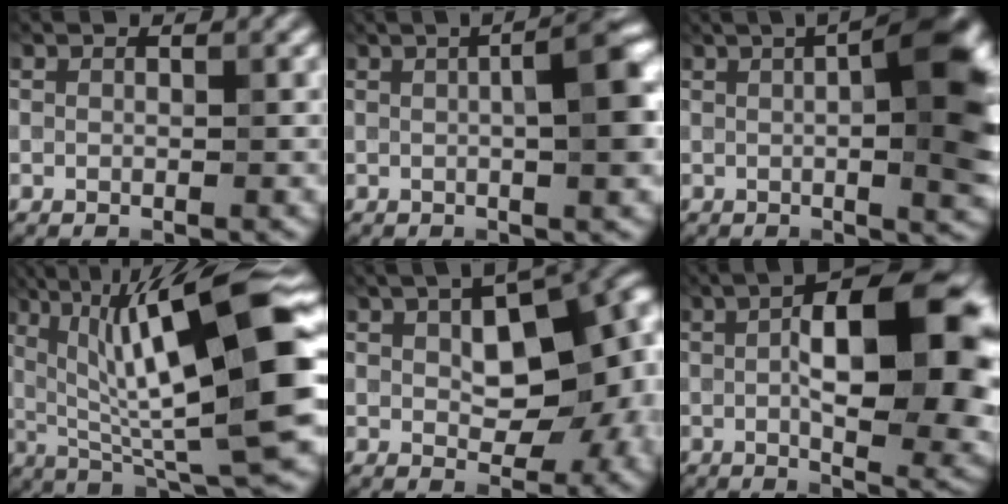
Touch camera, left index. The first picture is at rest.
{"total": 5.1, "force": [0.6, 0.8, 5.0], "torque": [-0.077, 0.014, 0.008]}
{"total": 8.6, "force": [1.3, 1.9, 8.3], "torque": [-0.119, 0.010, 0.019]}
{"total": 15.0, "force": [3.1, 2.9, 14.3], "torque": [-0.223, 0.013, 0.053]}
{"total": 12.7, "force": [1.1, 7.0, 10.5], "torque": [-0.124, 0.012, 0.030]}
{"total": 14.1, "force": [1.6, 5.3, 13.0], "torque": [-0.175, 0.021, 0.022]}